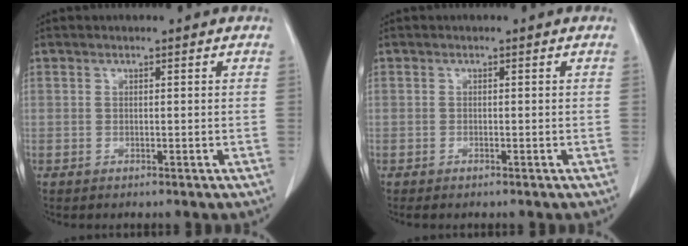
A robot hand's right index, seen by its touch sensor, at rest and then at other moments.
{"total": 0.7, "force": [-0.6, 0.0, 0.4], "torque": [-0.010, -0.001, -0.007]}